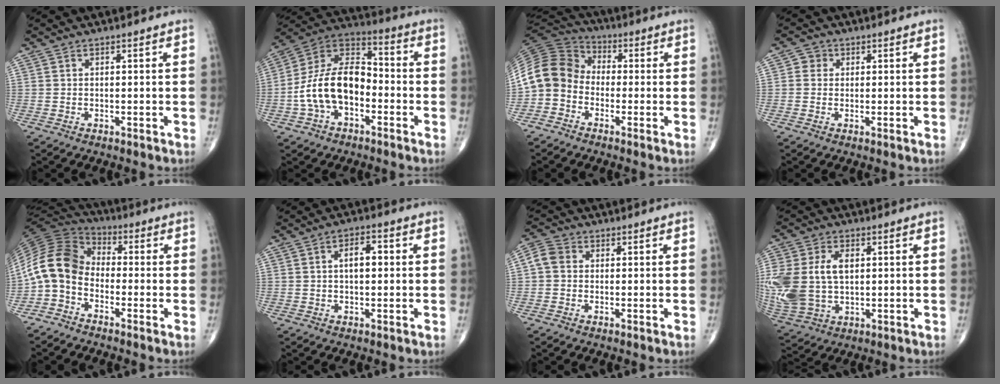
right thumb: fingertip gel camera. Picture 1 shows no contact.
{"total": 15.5, "force": [-3.6, 9.5, 11.7], "torque": [-0.204, 0.047, -0.073]}
{"total": 10.9, "force": [-2.6, 9.1, 5.4], "torque": [-0.099, 0.051, -0.068]}
{"total": 2.3, "force": [0.4, 2.2, 0.7], "torque": [0.004, 0.003, 0.001]}
{"total": 11.2, "force": [-2.8, 8.1, 7.2], "torque": [-0.138, 0.056, -0.074]}
{"total": 4.8, "force": [0.6, 2.4, 4.2], "torque": [-0.062, 0.009, 0.005]}
{"total": 4.0, "force": [0.3, 3.4, 2.1], "torque": [-0.038, 0.013, -0.003]}
{"total": 17.4, "force": [1.7, 11.6, 12.8], "torque": [-0.314, 0.002, 0.049]}